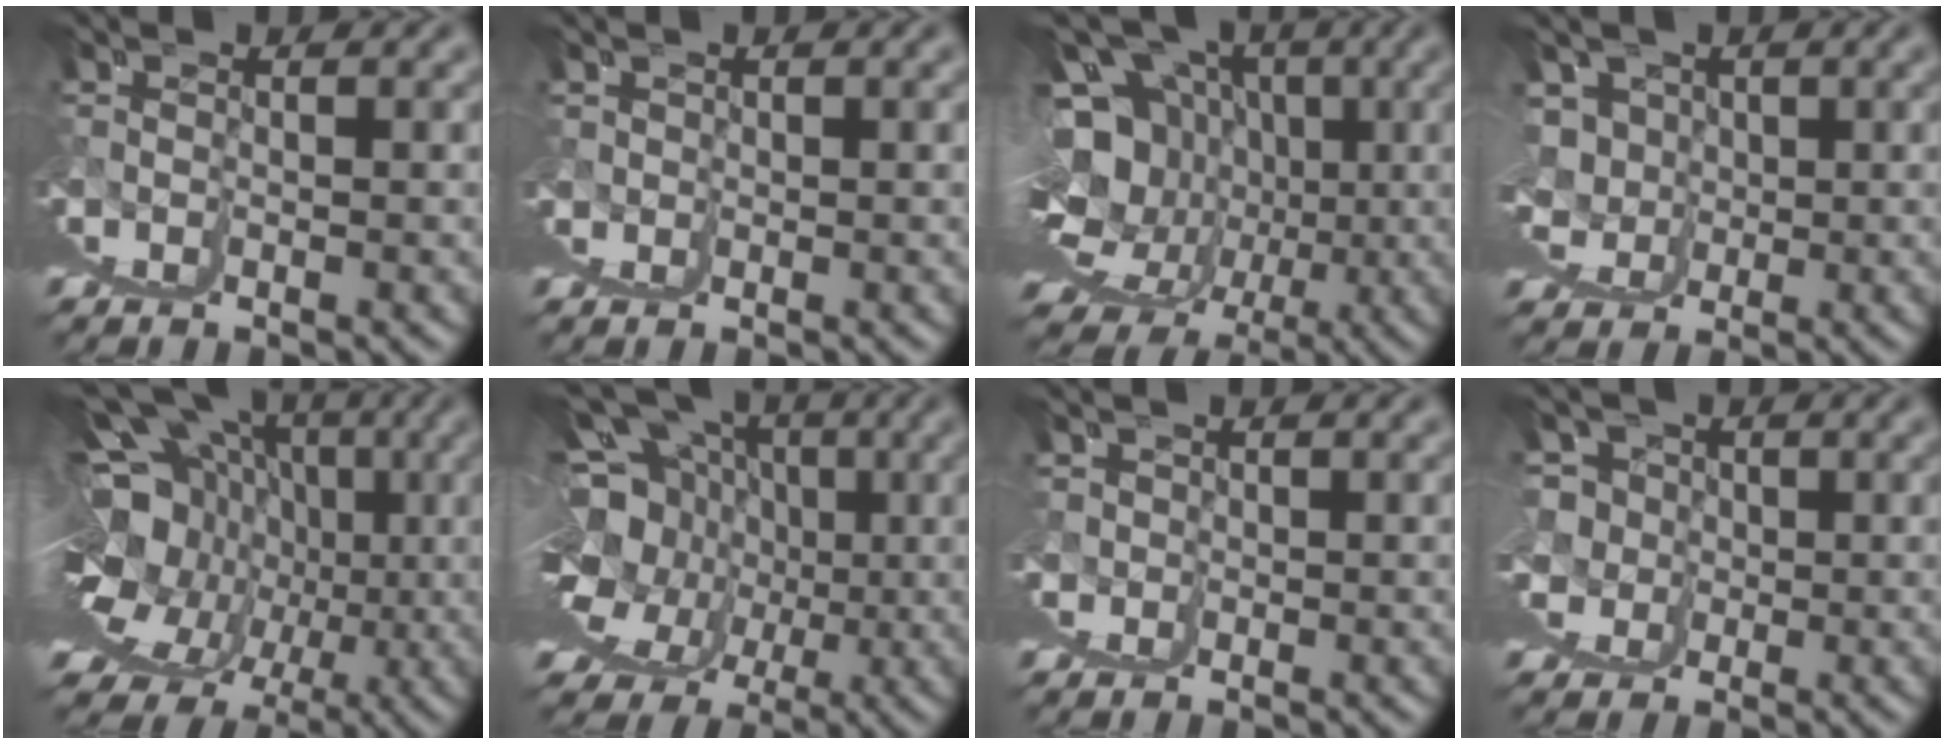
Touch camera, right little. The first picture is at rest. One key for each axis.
{"total": 1.3, "fx": 0.7, "fy": -0.5, "fz": -1.0, "tx": 0.018, "ty": -0.002, "tz": 0.011}
{"total": 14.0, "fx": 4.1, "fy": 9.0, "fz": 9.9, "tx": -0.132, "ty": 0.001, "tz": 0.069}
{"total": 4.5, "fx": 1.4, "fy": 3.8, "fz": 1.8, "tx": -0.032, "ty": -0.031, "tz": 0.031}
{"total": 15.1, "fx": 3.1, "fy": 9.2, "fz": 11.6, "tx": -0.154, "ty": -0.009, "tz": 0.063}
{"total": 14.5, "fx": 4.5, "fy": 9.5, "fz": 9.9, "tx": -0.131, "ty": -0.001, "tz": 0.076}
{"total": 1.6, "fx": 1.0, "fy": -0.5, "fz": -1.2, "tx": 0.024, "ty": -0.003, "tz": 0.014}
{"total": 3.3, "fx": 1.1, "fy": 2.8, "fz": 1.4, "tx": -0.016, "ty": -0.014, "tz": 0.018}